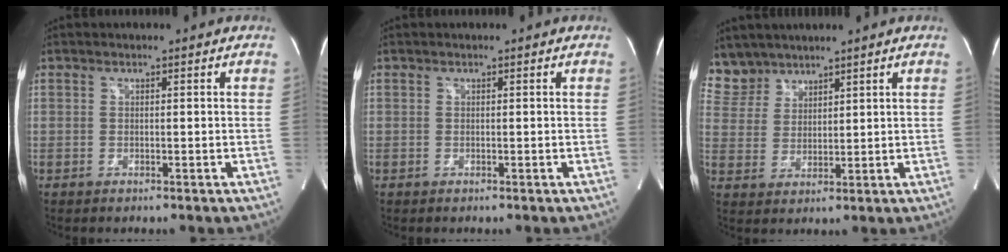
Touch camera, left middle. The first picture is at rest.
{"total": 0.0}
{"total": 5.3, "force": [4.8, 2.2, -0.5], "torque": [0.006, 0.005, 0.108]}